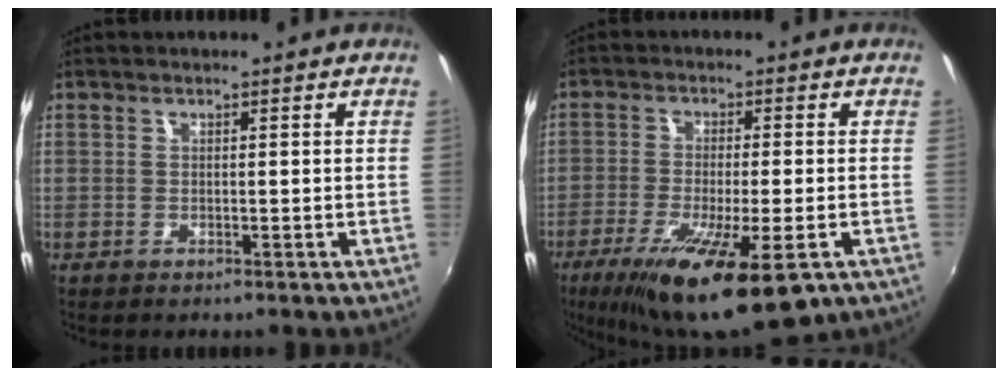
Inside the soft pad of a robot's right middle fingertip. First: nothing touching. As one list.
[{"total": 17.0, "force": [-10.0, 3.9, 13.2], "torque": [-0.250, -0.056, -0.163]}]